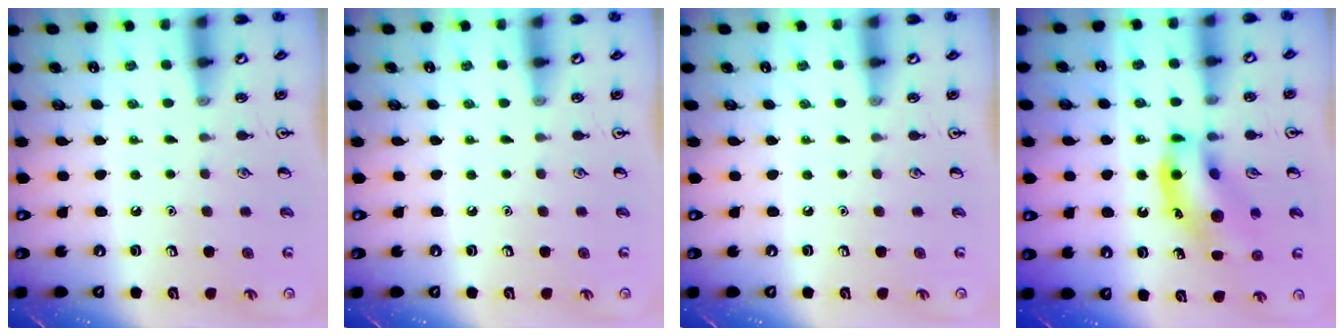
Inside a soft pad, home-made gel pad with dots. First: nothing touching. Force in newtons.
{"total": 0.0}
{"total": 0.0}
{"total": 14.8, "press": 14.5, "slide": 2.9}